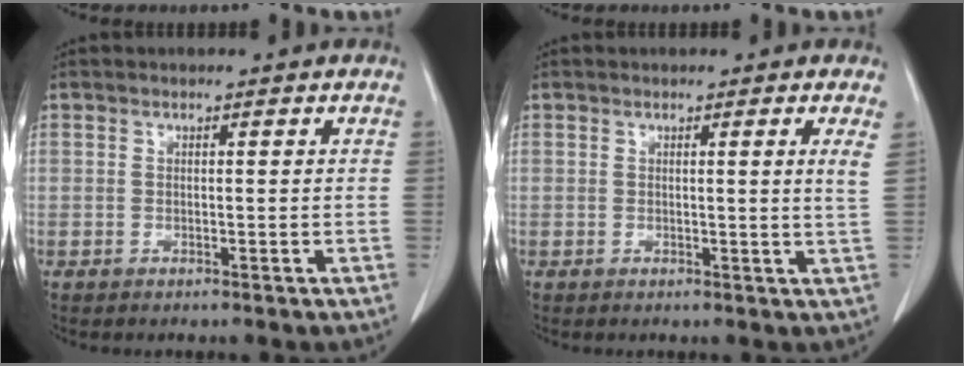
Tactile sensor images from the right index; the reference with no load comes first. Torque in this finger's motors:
{"motor_torque": [-0.10, 0.17, 0.05, 0.00]}